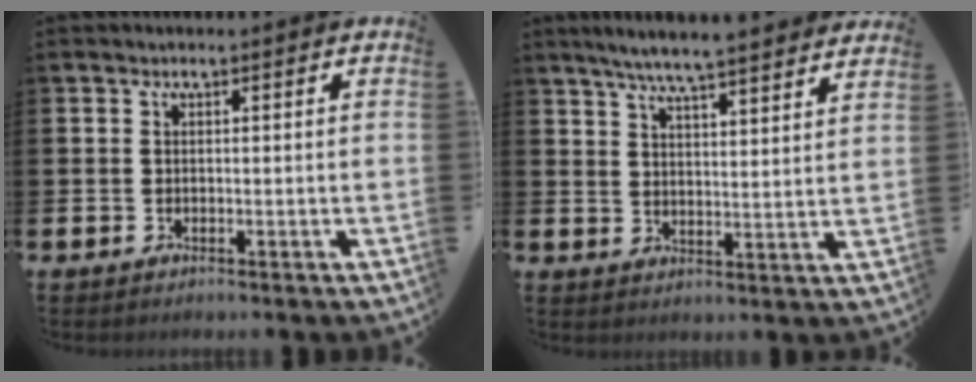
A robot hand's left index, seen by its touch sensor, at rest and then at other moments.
{"total": 6.4, "force": [6.1, -0.2, 1.8], "torque": [-0.048, -0.035, 0.107]}